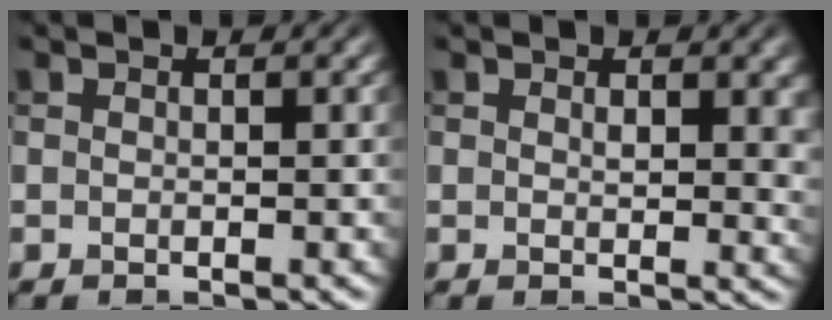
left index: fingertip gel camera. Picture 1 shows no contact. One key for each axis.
{"total": 2.9, "fx": 0.9, "fy": 1.5, "fz": 2.3, "tx": -0.027, "ty": -0.004, "tz": 0.016}